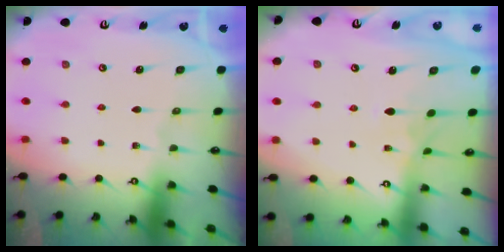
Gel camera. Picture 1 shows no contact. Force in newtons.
{"total": 3.8, "press": 3.7, "slide": 0.8}